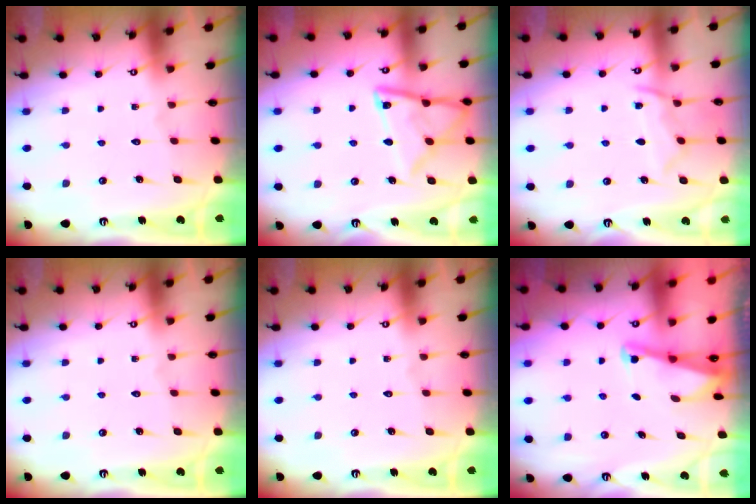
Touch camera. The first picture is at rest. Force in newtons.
{"total": 13.3, "press": 13.2, "slide": 1.4}
{"total": 9.0, "press": 8.9, "slide": 0.9}
{"total": 0.0}
{"total": 0.0}
{"total": 1.9, "press": 1.9, "slide": 0.4}